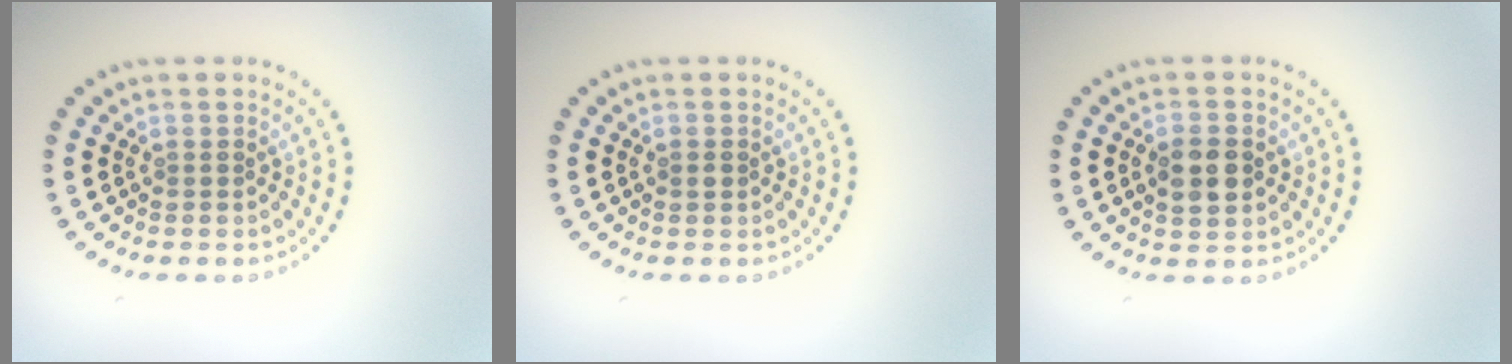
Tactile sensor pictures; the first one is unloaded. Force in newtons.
{"total": 0.7, "press": 0.7, "slide": 0.1}
{"total": 3.3, "press": 3.3, "slide": 0.1}